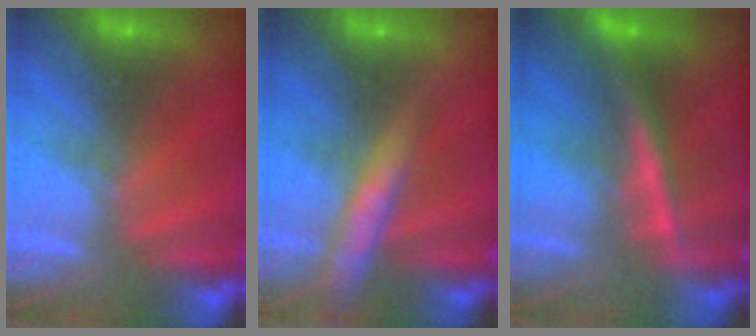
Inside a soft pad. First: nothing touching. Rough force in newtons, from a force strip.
{"total": 9.1}
{"total": 2.4}